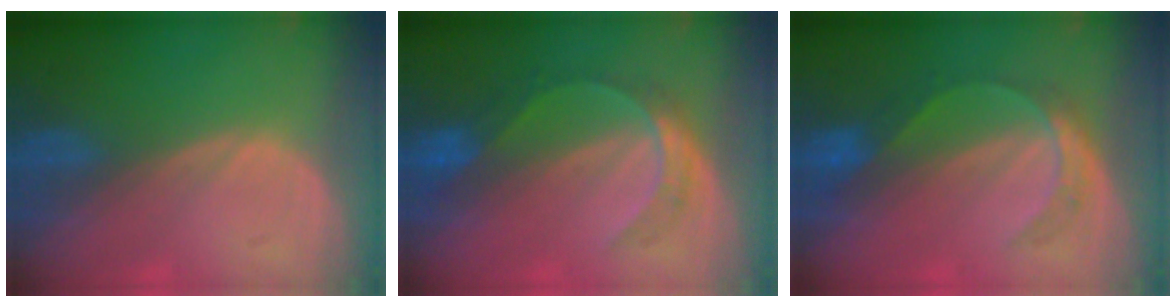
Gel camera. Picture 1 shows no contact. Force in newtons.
{"total": 6.3, "press": 5.4, "slide": 3.2}
{"total": 5.4, "press": 5.0, "slide": 2.1}